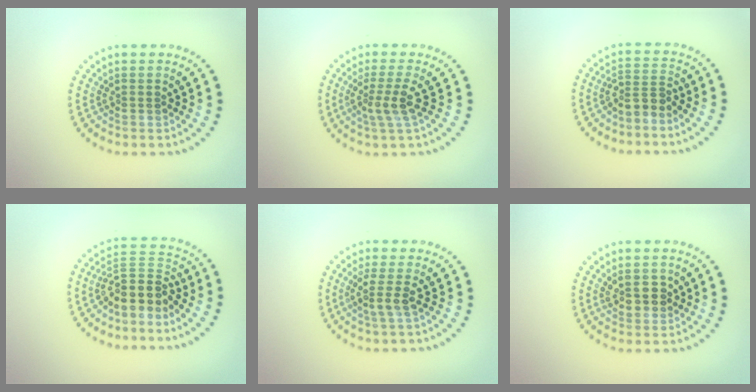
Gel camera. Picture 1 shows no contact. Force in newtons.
{"total": 2.6, "press": 2.0, "slide": 1.7}
{"total": 2.5, "press": 1.8, "slide": 1.8}
{"total": 4.3, "press": 3.5, "slide": 2.4}
{"total": 2.1, "press": 1.7, "slide": 1.3}
{"total": 2.6, "press": 2.4, "slide": 0.7}